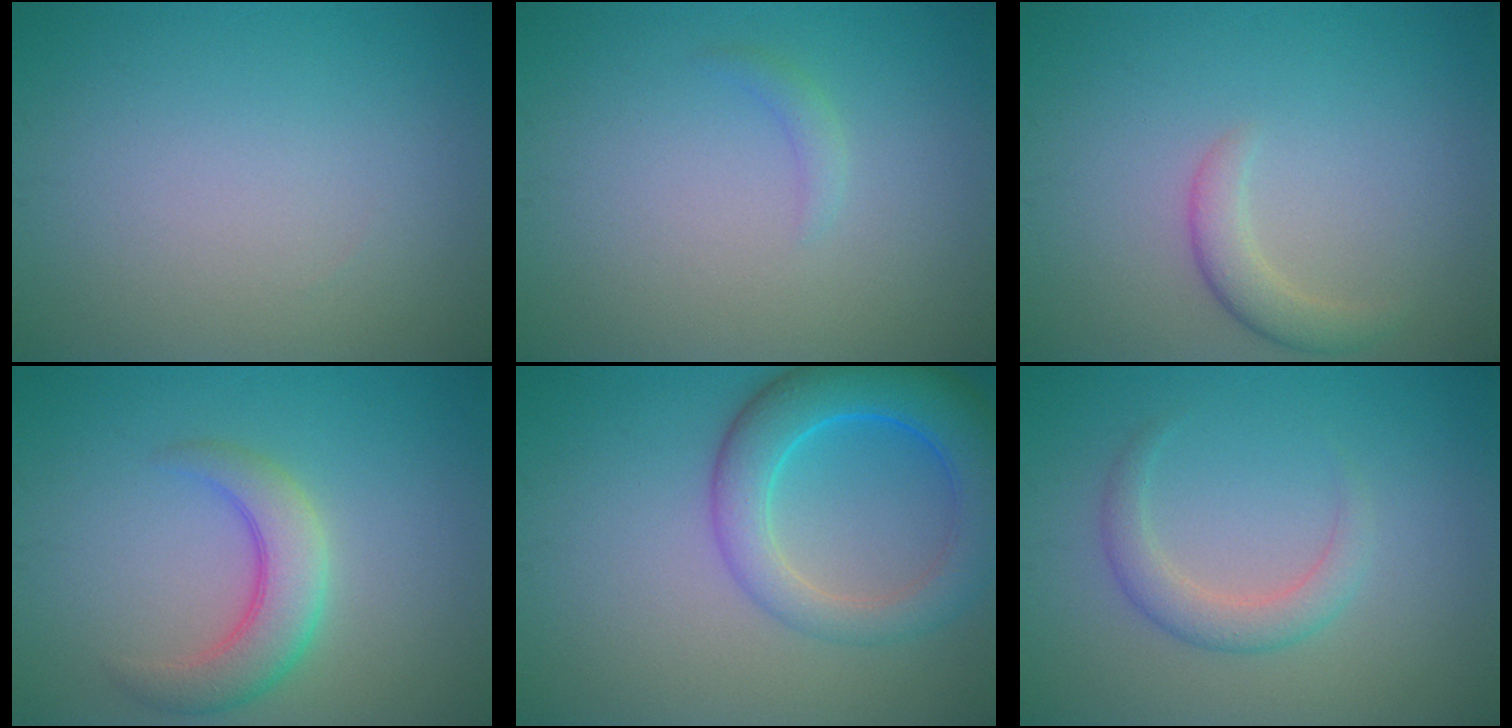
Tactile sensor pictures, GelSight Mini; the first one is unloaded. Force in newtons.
{"total": 0.9, "press": 0.9, "slide": 0.1}
{"total": 2.2, "press": 2.2, "slide": 0.2}
{"total": 4.4, "press": 4.4, "slide": 0.3}
{"total": 7.0, "press": 7.0, "slide": 0.5}
{"total": 2.5, "press": 2.5, "slide": 0.2}